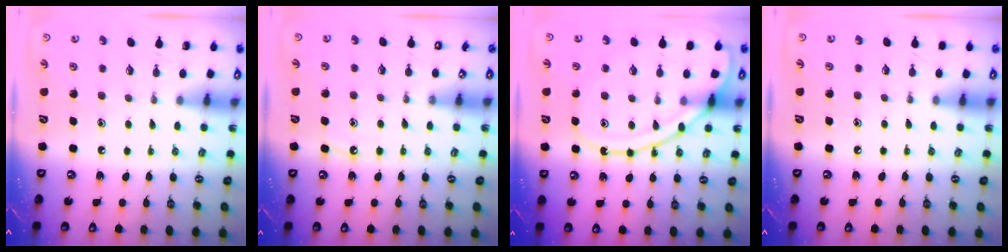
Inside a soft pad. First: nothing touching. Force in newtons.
{"total": 5.6, "press": 5.6, "slide": 0.7}
{"total": 13.0, "press": 12.9, "slide": 1.1}
{"total": 3.0, "press": 2.9, "slide": 0.5}